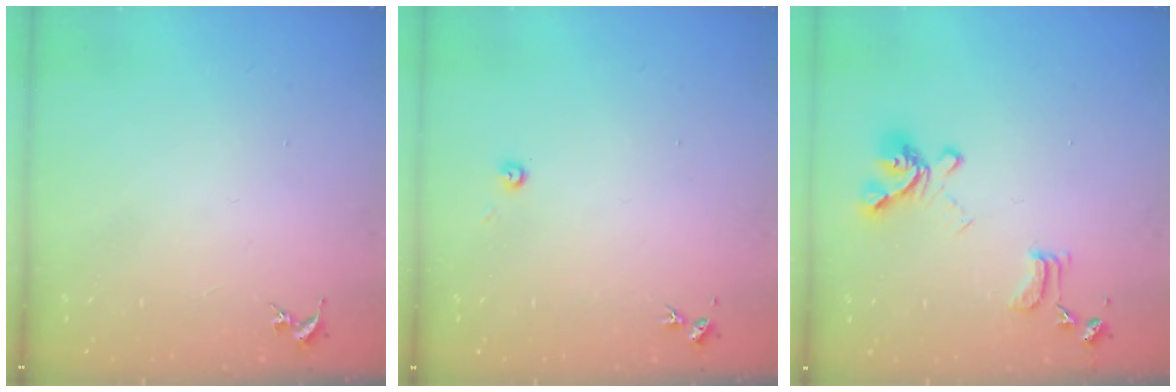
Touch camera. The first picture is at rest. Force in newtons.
{"total": 2.7, "press": 2.7, "slide": 0.2}
{"total": 15.5, "press": 15.4, "slide": 1.6}